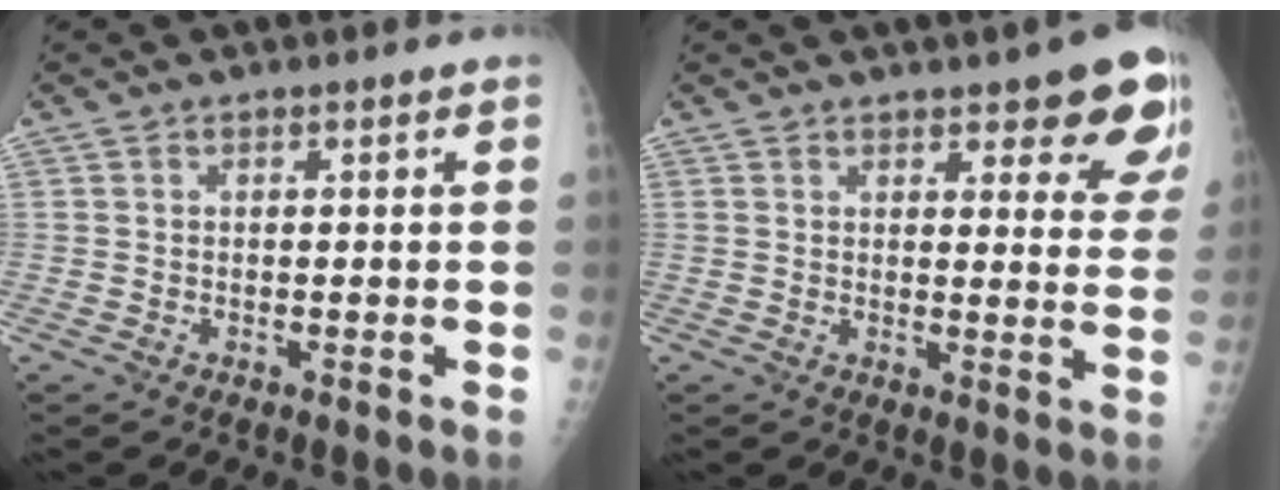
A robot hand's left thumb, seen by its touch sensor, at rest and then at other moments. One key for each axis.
{"total": 11.0, "fx": 7.2, "fy": 3.5, "fz": 7.6, "tx": -0.050, "ty": -0.035, "tz": 0.079}